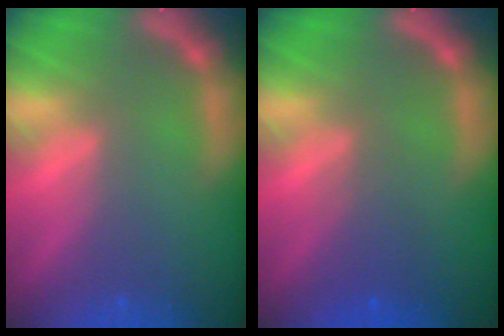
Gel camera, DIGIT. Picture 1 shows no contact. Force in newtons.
{"total": 2.5}